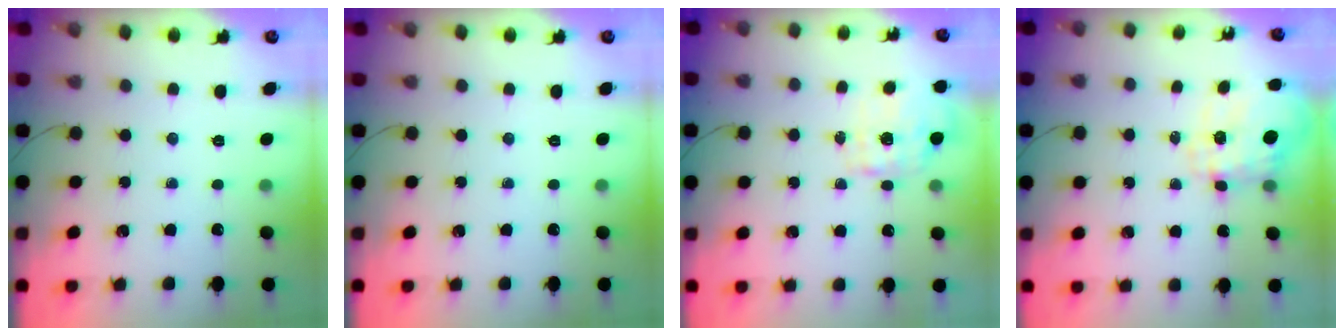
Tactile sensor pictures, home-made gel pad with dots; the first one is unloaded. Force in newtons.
{"total": 0.0}
{"total": 1.8, "press": 1.7, "slide": 0.6}
{"total": 8.8, "press": 8.7, "slide": 1.2}